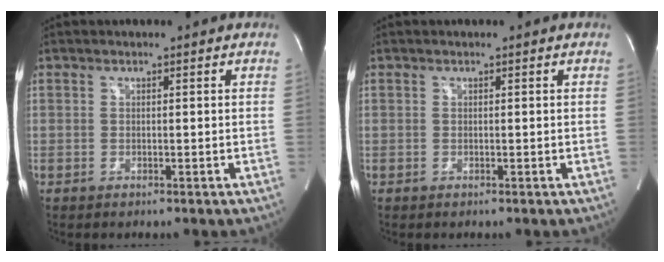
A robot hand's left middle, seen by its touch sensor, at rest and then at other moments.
{"total": 0.0}